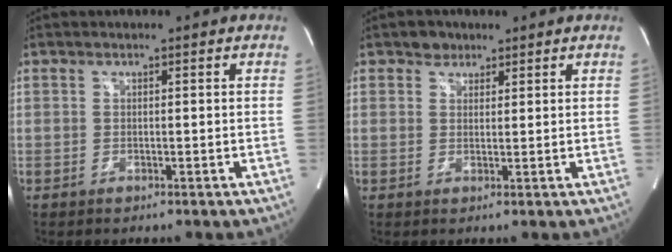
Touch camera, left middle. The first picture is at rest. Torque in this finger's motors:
{"motor_torque": [0.06, 0.00, -0.01, 0.00]}